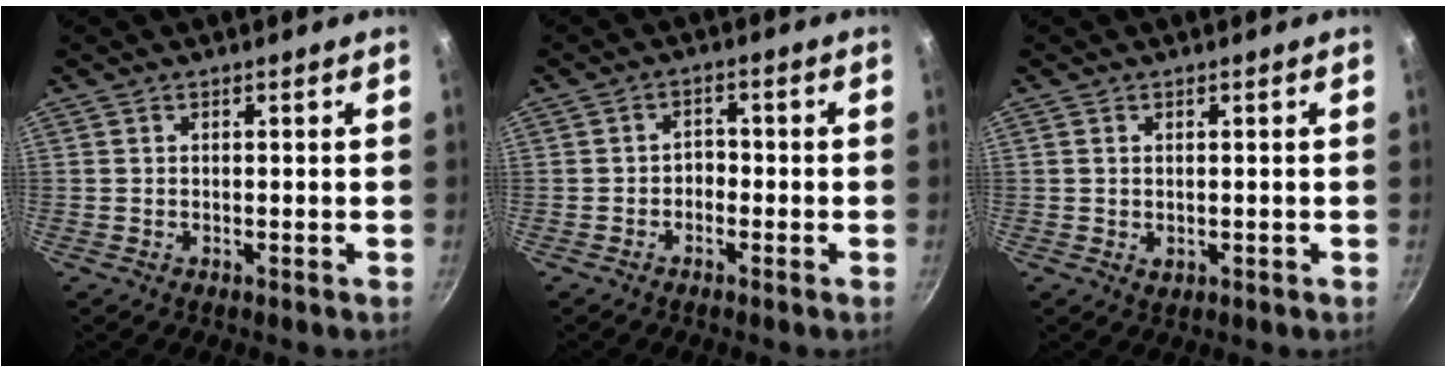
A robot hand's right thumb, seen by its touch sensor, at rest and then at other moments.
{"total": 2.3, "force": [-1.1, 1.7, 1.2], "torque": [-0.004, 0.017, -0.023]}
{"total": 1.1, "force": [0.0, 0.7, 0.8], "torque": [-0.012, -0.002, 0.001]}